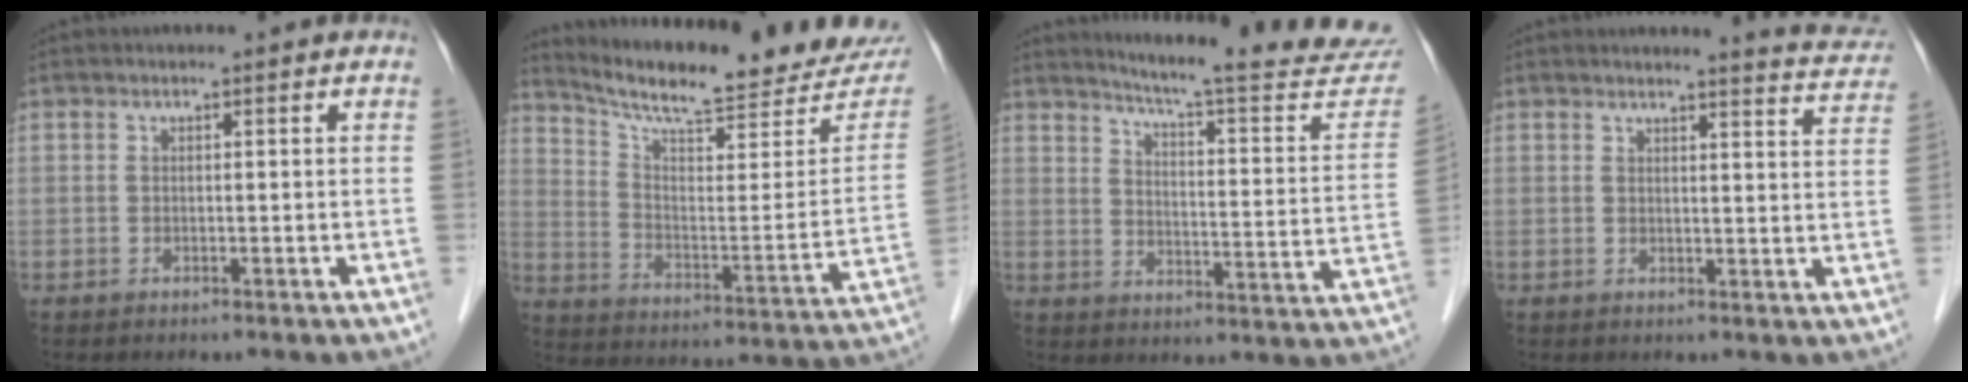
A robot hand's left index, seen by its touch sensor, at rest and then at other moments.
{"total": 22.8, "force": [21.4, 2.6, 7.6], "torque": [-0.122, -0.076, 0.290]}
{"total": 22.8, "force": [21.5, 1.0, 7.4], "torque": [-0.097, -0.099, 0.260]}
{"total": 7.0, "force": [7.0, 0.2, 0.9], "torque": [-0.008, -0.034, 0.058]}